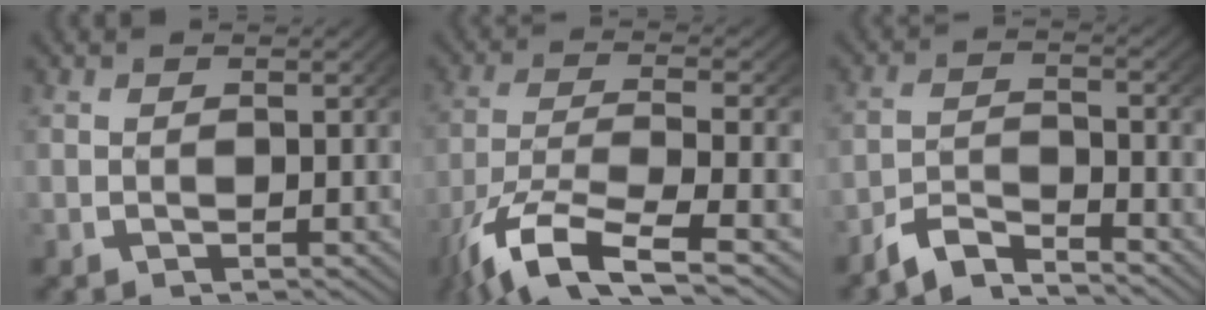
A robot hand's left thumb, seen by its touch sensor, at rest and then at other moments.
{"total": 9.4, "force": [-3.7, 4.5, 7.3], "torque": [-0.166, -0.035, -0.042]}
{"total": 4.6, "force": [-3.7, 1.8, 2.0], "torque": [-0.035, -0.010, -0.068]}